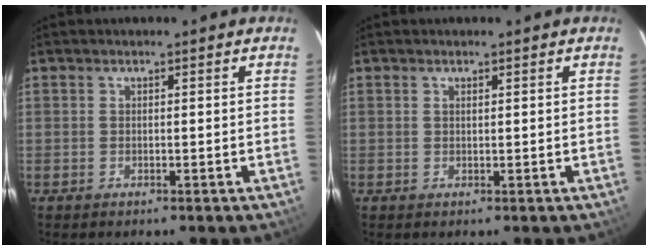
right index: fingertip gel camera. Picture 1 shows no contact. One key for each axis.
{"total": 0.7, "fx": 0.5, "fy": 0.2, "fz": 0.5, "tx": -0.006, "ty": 0.003, "tz": 0.009}